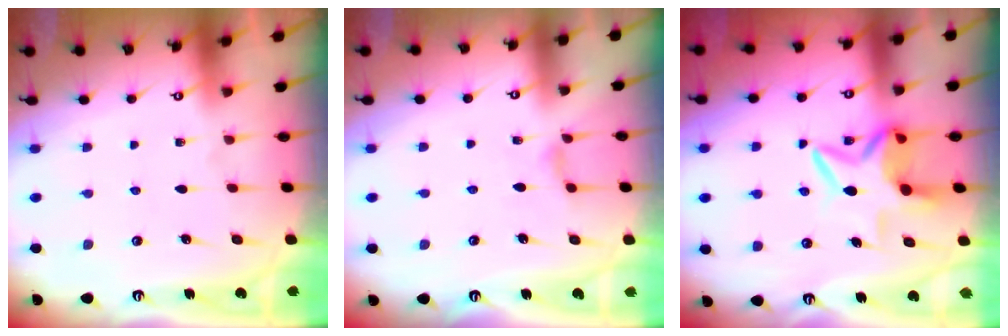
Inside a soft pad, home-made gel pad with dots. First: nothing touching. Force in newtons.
{"total": 2.3, "press": 2.2, "slide": 0.5}
{"total": 8.2, "press": 8.1, "slide": 1.3}